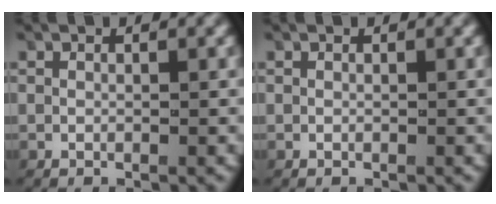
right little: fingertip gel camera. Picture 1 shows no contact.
{"total": 0.0}